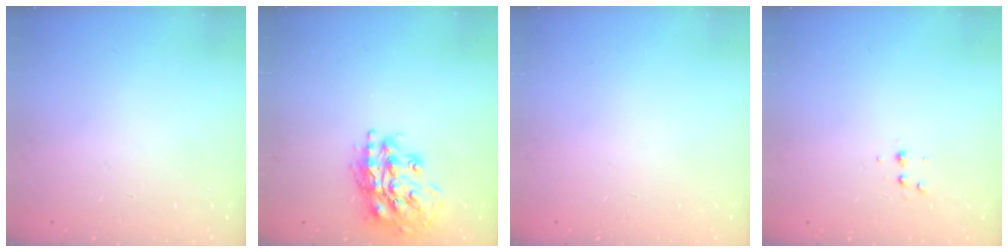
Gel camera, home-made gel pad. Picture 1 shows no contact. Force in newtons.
{"total": 17.4, "press": 17.3, "slide": 2.4}
{"total": 0.0}
{"total": 3.7, "press": 3.5, "slide": 1.1}